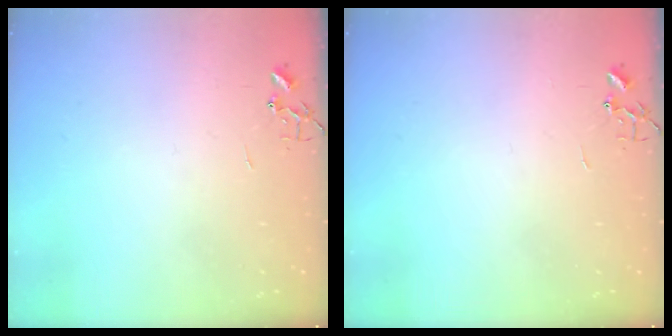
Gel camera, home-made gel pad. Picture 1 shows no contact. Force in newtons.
{"total": 0.0}